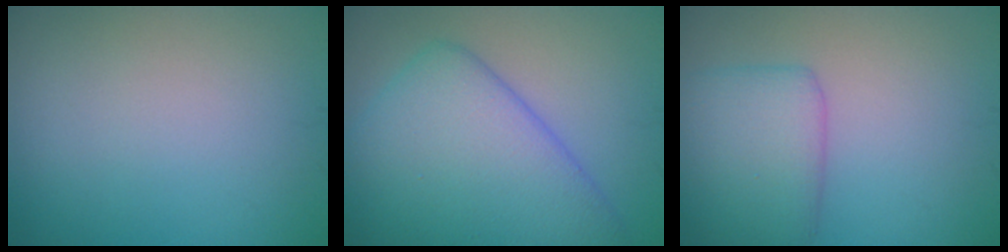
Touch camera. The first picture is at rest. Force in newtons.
{"total": 10.0, "press": 10.0, "slide": 0.2}
{"total": 4.3, "press": 4.3, "slide": 0.2}